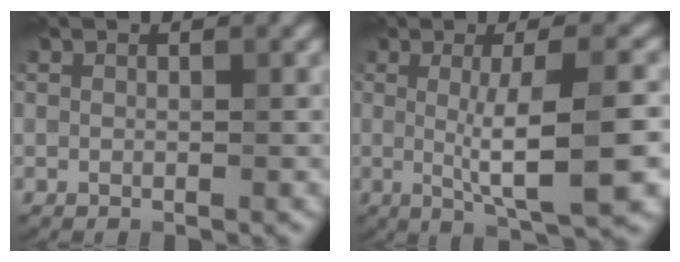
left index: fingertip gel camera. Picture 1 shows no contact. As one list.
[{"total": 8.1, "force": [-0.3, 1.7, 7.9], "torque": [-0.109, -0.003, -0.003]}]